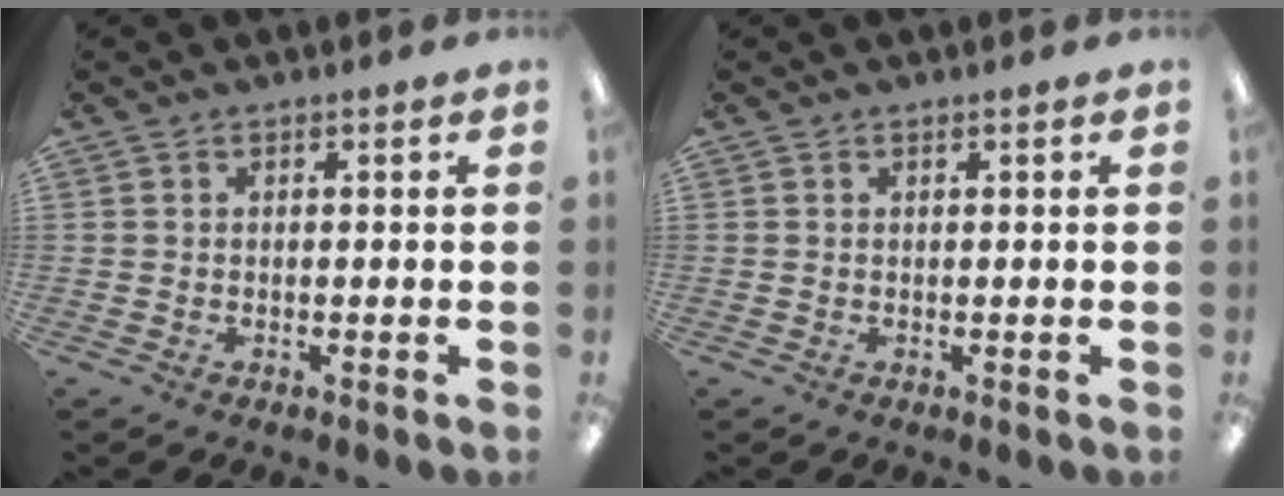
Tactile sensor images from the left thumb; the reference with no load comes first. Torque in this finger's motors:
{"motor_torque": [-0.03, 0.08, -0.20, 0.09, 0.00]}